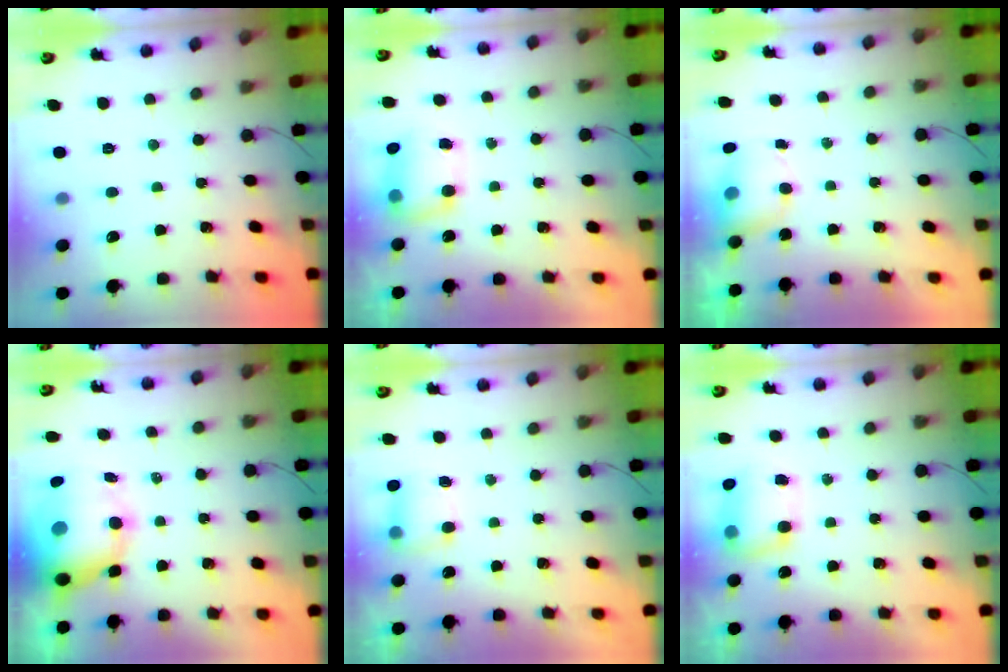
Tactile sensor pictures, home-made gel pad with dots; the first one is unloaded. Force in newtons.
{"total": 8.1, "press": 8.0, "slide": 1.4}
{"total": 5.2, "press": 5.2, "slide": 0.5}
{"total": 15.3, "press": 14.9, "slide": 3.8}
{"total": 5.4, "press": 5.3, "slide": 0.8}
{"total": 8.1, "press": 8.0, "slide": 1.4}